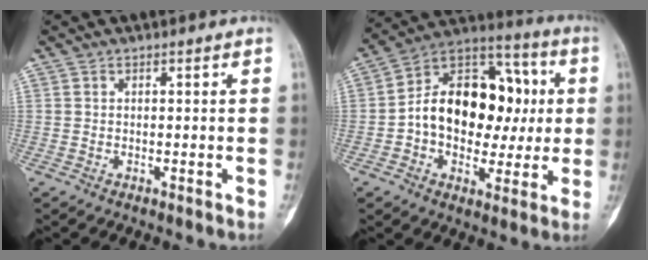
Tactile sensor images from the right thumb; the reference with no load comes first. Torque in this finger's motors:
{"motor_torque": [2.05, 2.16, 0.81, -0.68, 0.21]}